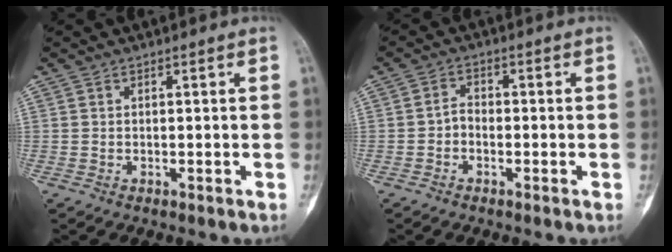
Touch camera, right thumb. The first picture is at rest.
{"total": 2.4, "force": [-0.9, 1.8, 1.4], "torque": [-0.014, 0.009, -0.025]}